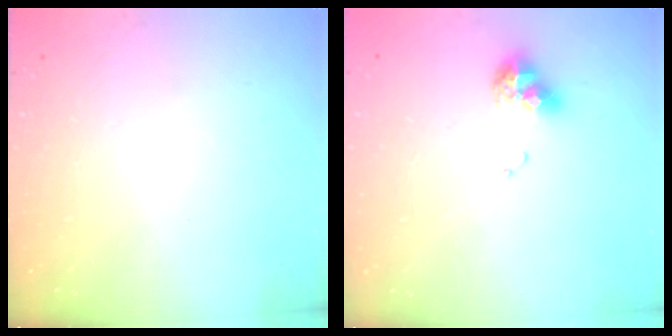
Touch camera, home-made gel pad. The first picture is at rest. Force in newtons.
{"total": 9.5, "press": 9.5, "slide": 1.0}